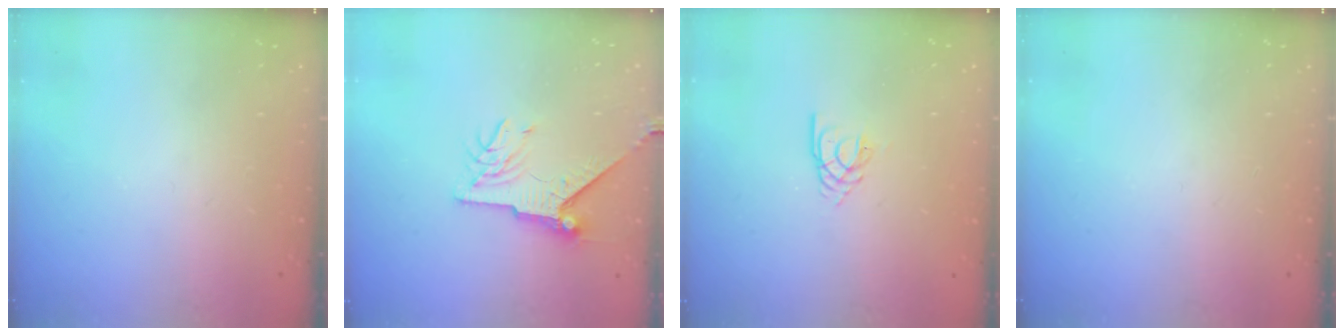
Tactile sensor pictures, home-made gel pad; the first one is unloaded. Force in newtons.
{"total": 8.3, "press": 8.2, "slide": 0.8}
{"total": 2.6, "press": 2.6, "slide": 0.3}
{"total": 0.0}